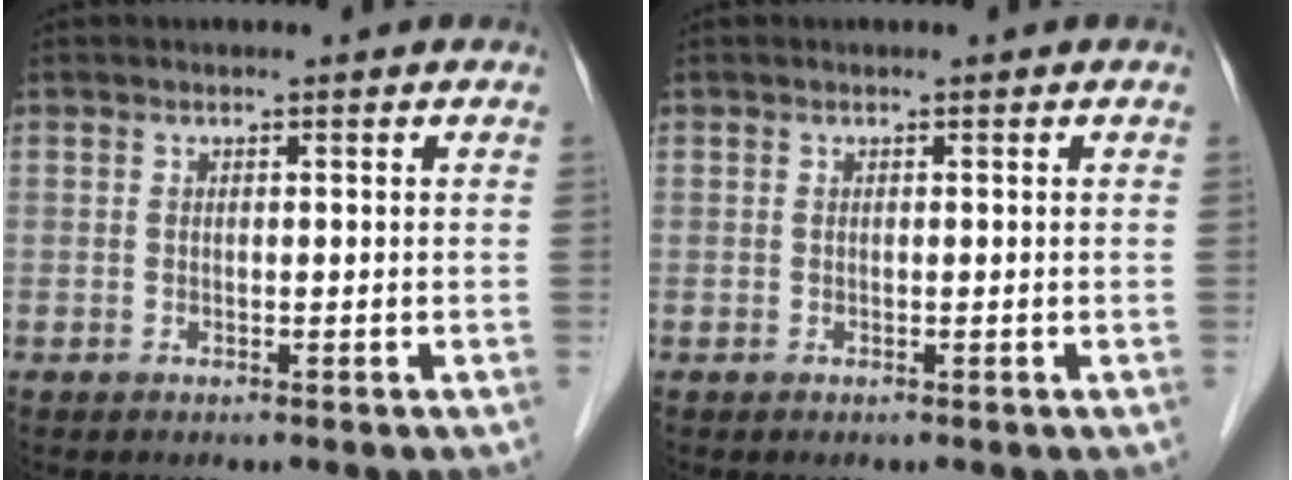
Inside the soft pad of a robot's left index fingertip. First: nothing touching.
{"total": 0.0}